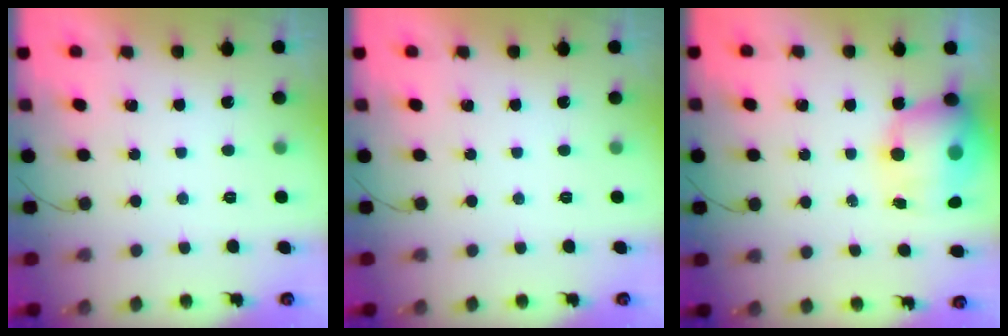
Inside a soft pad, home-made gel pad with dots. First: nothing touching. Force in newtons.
{"total": 0.0}
{"total": 13.5, "press": 13.1, "slide": 3.4}